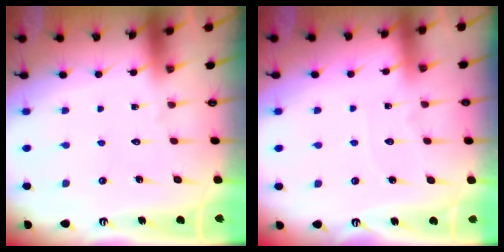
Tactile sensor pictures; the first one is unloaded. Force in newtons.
{"total": 3.4, "press": 3.4, "slide": 0.4}